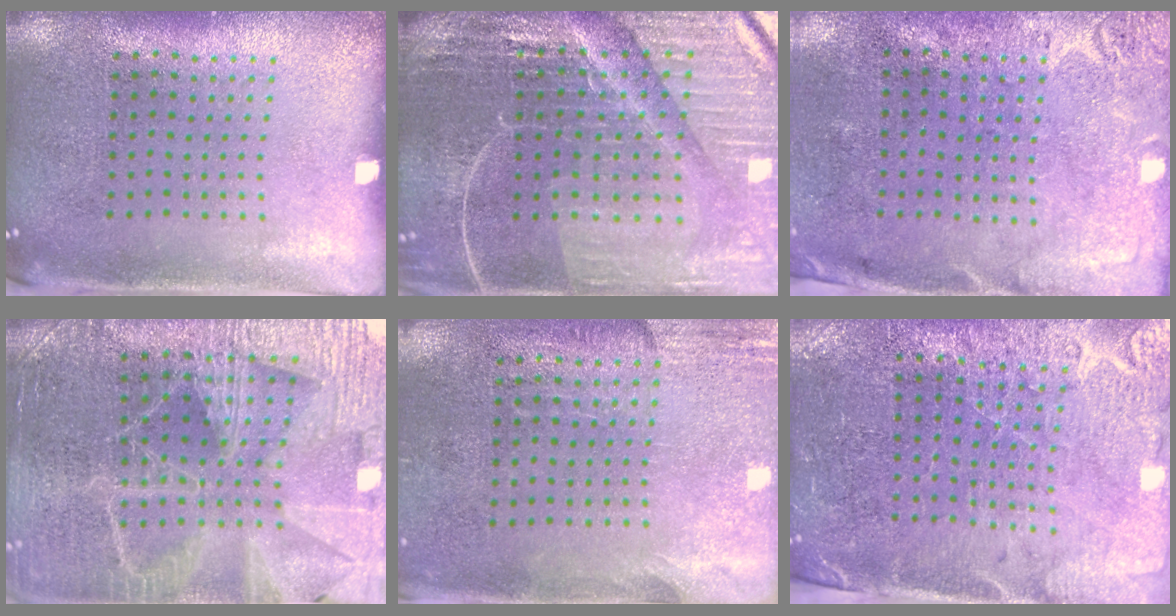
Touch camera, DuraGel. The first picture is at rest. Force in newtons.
{"total": 5.6, "press": 5.2, "slide": 2.0}
{"total": 2.9, "press": 2.2, "slide": 1.8}
{"total": 4.0, "press": 3.8, "slide": 1.1}
{"total": 2.8, "press": 2.4, "slide": 1.4}
{"total": 3.3, "press": 3.1, "slide": 1.2}